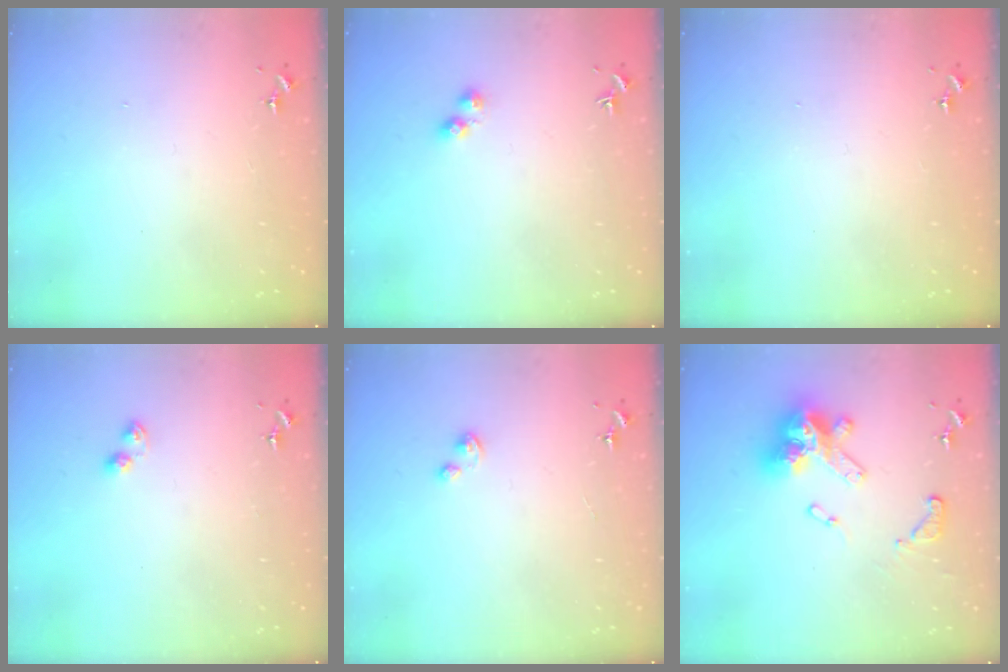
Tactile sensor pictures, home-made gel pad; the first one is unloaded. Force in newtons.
{"total": 2.2, "press": 2.2, "slide": 0.6}
{"total": 0.0}
{"total": 3.7, "press": 3.7, "slide": 0.4}
{"total": 2.1, "press": 2.0, "slide": 0.5}
{"total": 16.9, "press": 16.8, "slide": 1.8}